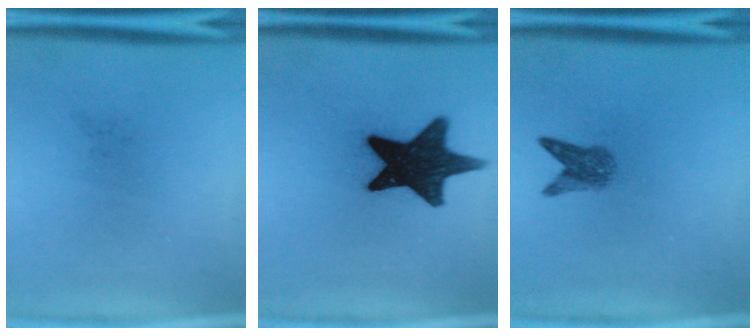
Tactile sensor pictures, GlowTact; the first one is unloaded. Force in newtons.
{"total": 15.5}
{"total": 2.9}